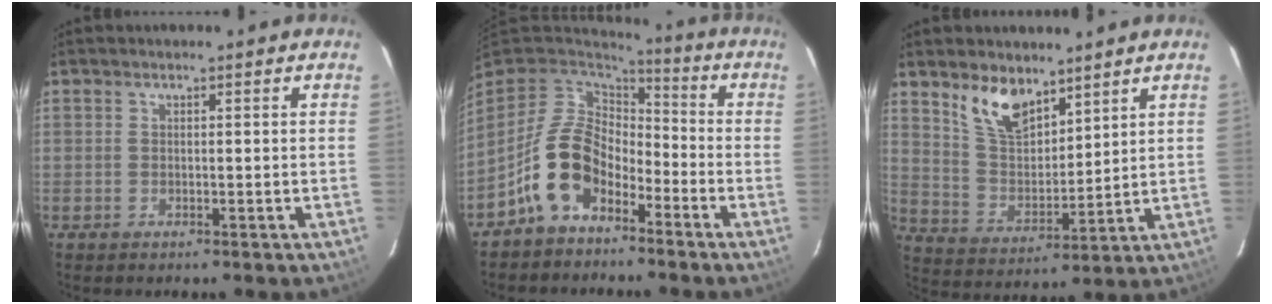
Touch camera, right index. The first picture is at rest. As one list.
[{"total": 11.5, "force": [-6.1, 7.6, 6.1], "torque": [-0.131, 0.022, -0.111]}, {"total": 10.4, "force": [7.3, 4.9, 5.6], "torque": [-0.106, 0.005, 0.147]}]